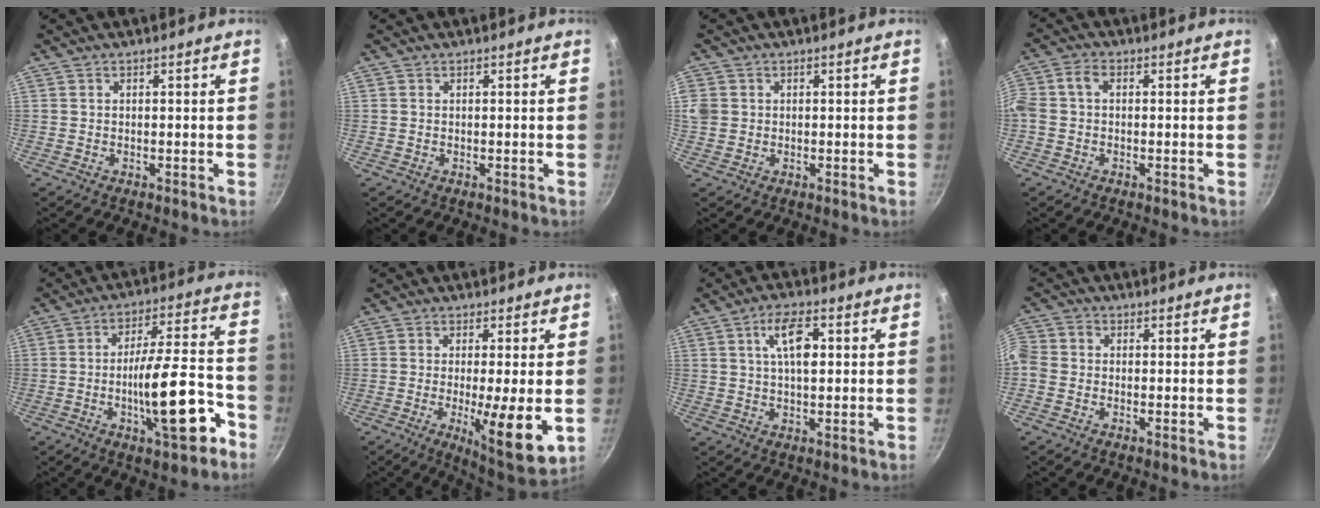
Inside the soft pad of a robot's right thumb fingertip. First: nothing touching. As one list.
[{"total": 0.0}, {"total": 4.6, "force": [0.5, 4.1, 2.1], "torque": [-0.039, 0.004, 0.009]}, {"total": 4.6, "force": [-0.4, 2.9, 3.5], "torque": [-0.087, 0.018, -0.021]}, {"total": 16.5, "force": [-6.7, 5.0, 14.2], "torque": [-0.189, 0.049, -0.100]}, {"total": 11.7, "force": [-1.9, 1.9, 11.4], "torque": [-0.175, -0.016, -0.023]}, {"total": 7.4, "force": [1.7, 3.2, 6.5], "torque": [-0.108, 0.008, 0.026]}, {"total": 5.3, "force": [-1.6, 4.1, 2.9], "torque": [-0.072, 0.014, -0.049]}]